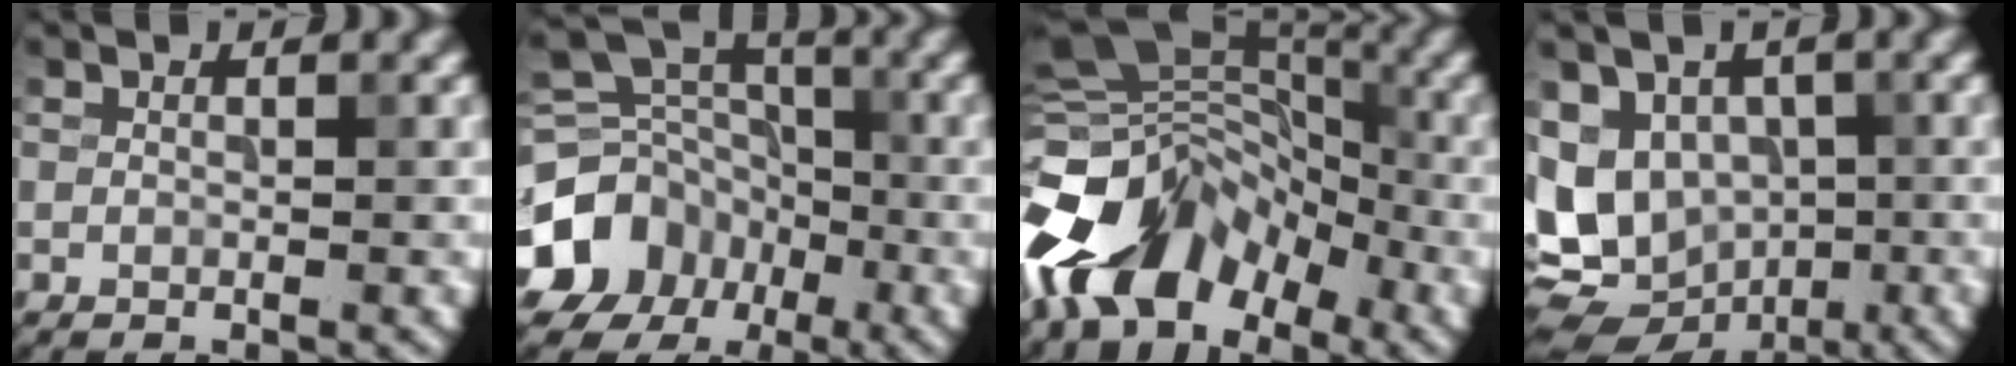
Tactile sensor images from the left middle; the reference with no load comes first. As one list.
[{"total": 12.0, "force": [-5.8, 9.8, 3.6], "torque": [-0.083, -0.027, -0.109]}, {"total": 11.5, "force": [-6.2, 7.0, 6.7], "torque": [-0.111, 0.020, -0.137]}, {"total": 12.8, "force": [-1.7, 10.6, 7.0], "torque": [-0.140, -0.011, -0.020]}]